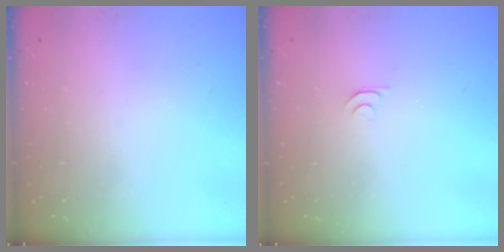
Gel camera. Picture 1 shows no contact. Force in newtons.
{"total": 4.8, "press": 4.7, "slide": 0.6}